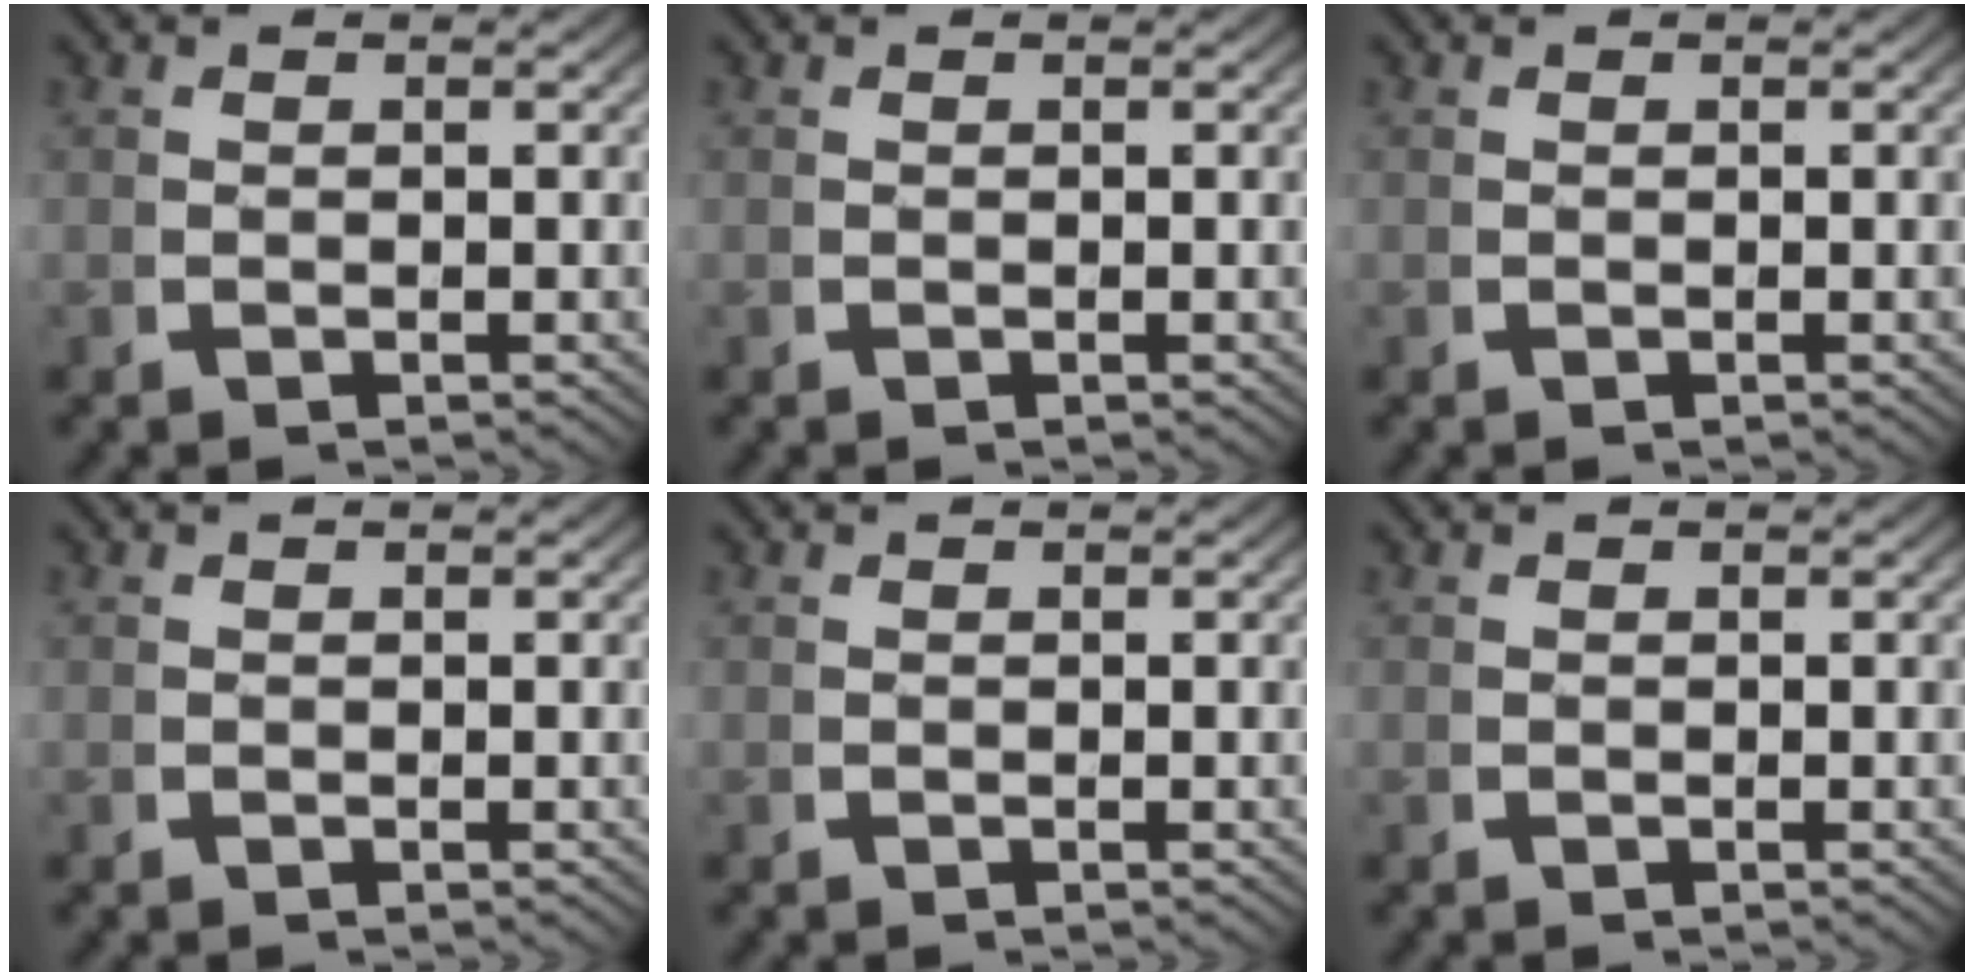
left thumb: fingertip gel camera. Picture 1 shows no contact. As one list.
[{"total": 0.0}, {"total": 0.0}, {"total": 0.0}, {"total": 0.0}, {"total": 0.0}]